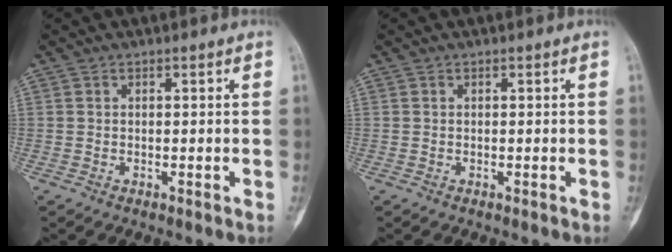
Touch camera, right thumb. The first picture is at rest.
{"total": 0.0}